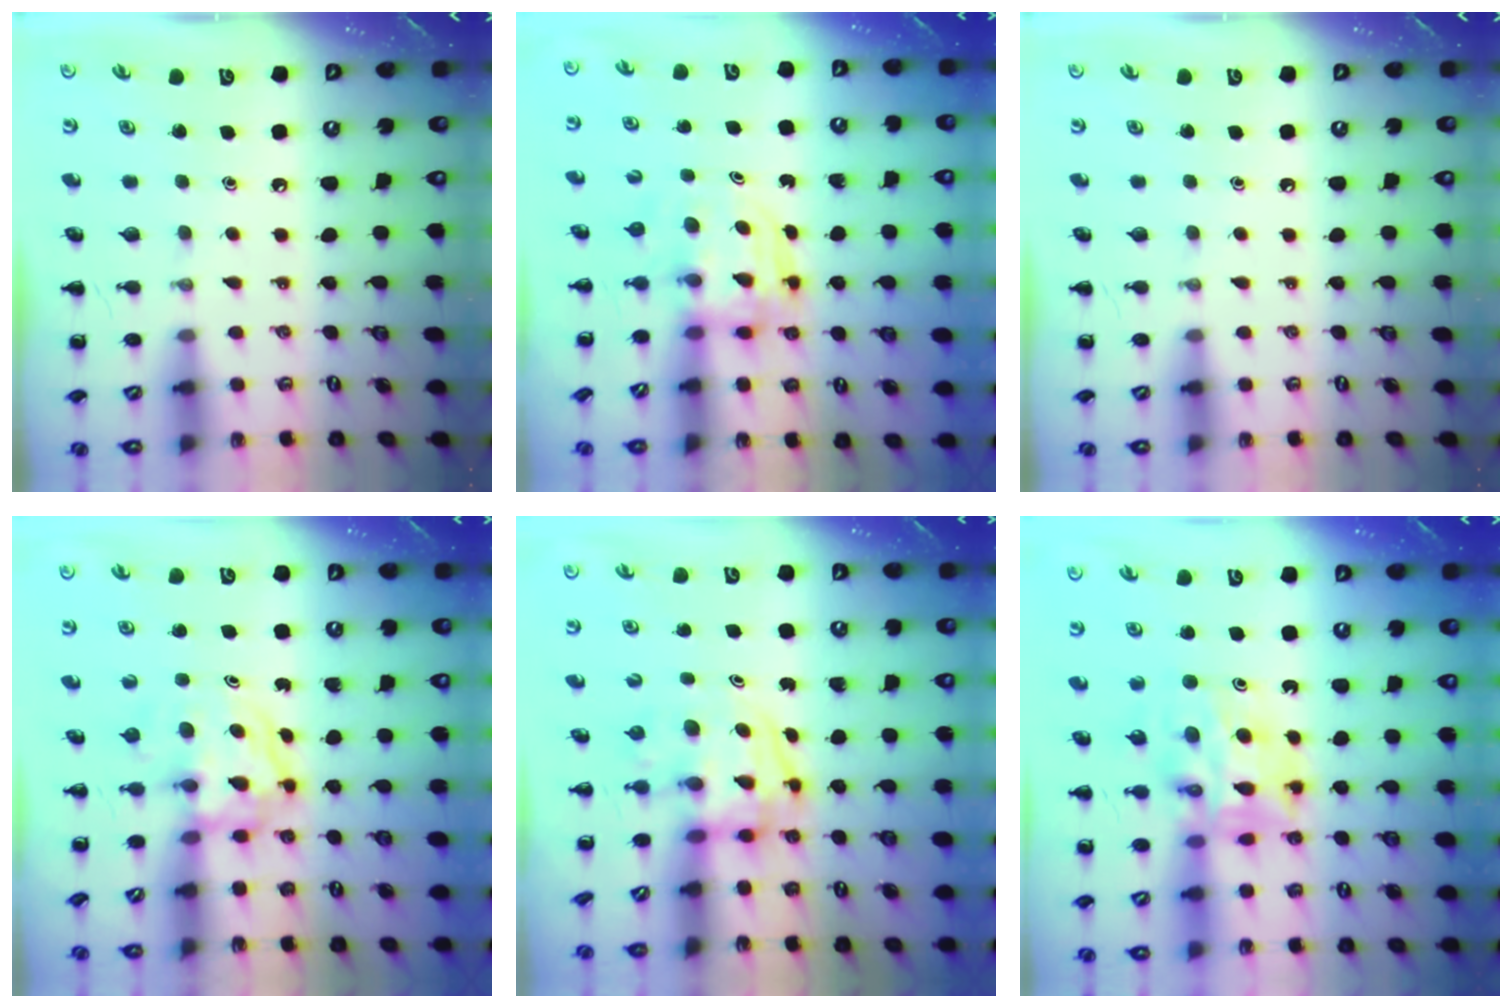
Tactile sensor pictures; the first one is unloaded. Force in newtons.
{"total": 3.6, "press": 3.6, "slide": 0.2}
{"total": 0.0}
{"total": 3.9, "press": 3.9, "slide": 0.5}
{"total": 4.0, "press": 3.9, "slide": 0.6}
{"total": 11.9, "press": 11.3, "slide": 3.8}